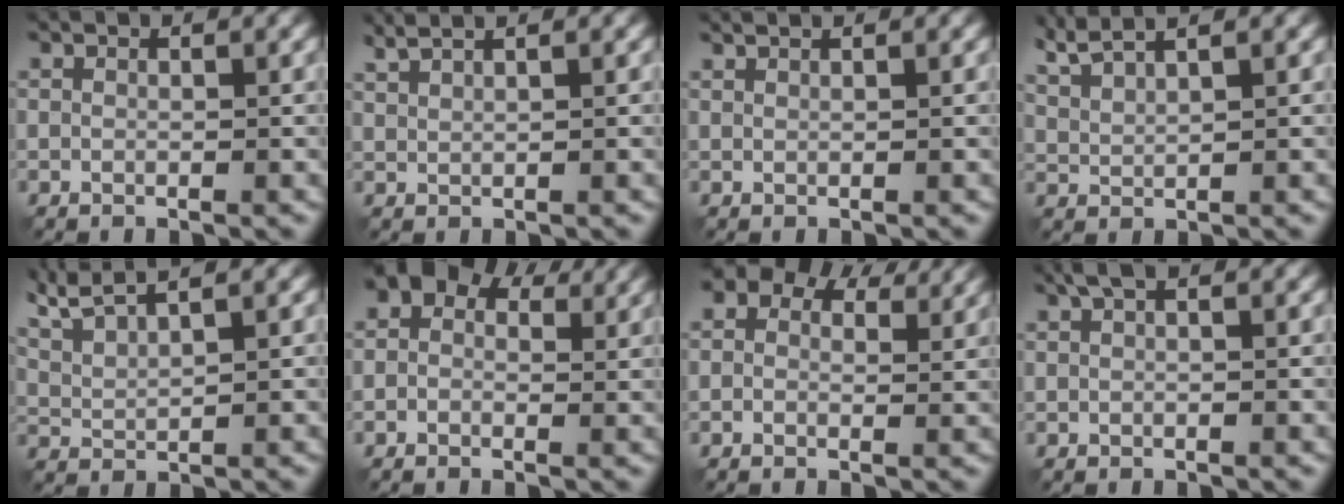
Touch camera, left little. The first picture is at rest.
{"total": 2.5, "force": [2.1, 0.5, 1.3], "torque": [-0.018, 0.008, 0.032]}
{"total": 1.0, "force": [0.9, 0.2, 0.5], "torque": [-0.002, 0.001, 0.006]}
{"total": 3.9, "force": [3.1, 0.7, 2.2], "torque": [-0.057, 0.015, 0.057]}
{"total": 5.5, "force": [4.2, 1.2, 3.3], "torque": [-0.078, 0.020, 0.064]}
{"total": 6.1, "force": [2.8, 4.4, 3.2], "torque": [-0.046, 0.012, 0.018]}
{"total": 6.2, "force": [3.9, 3.8, 3.0], "torque": [-0.054, 0.008, 0.043]}
{"total": 1.7, "force": [0.8, 0.6, 1.3], "torque": [-0.030, 0.004, 0.016]}